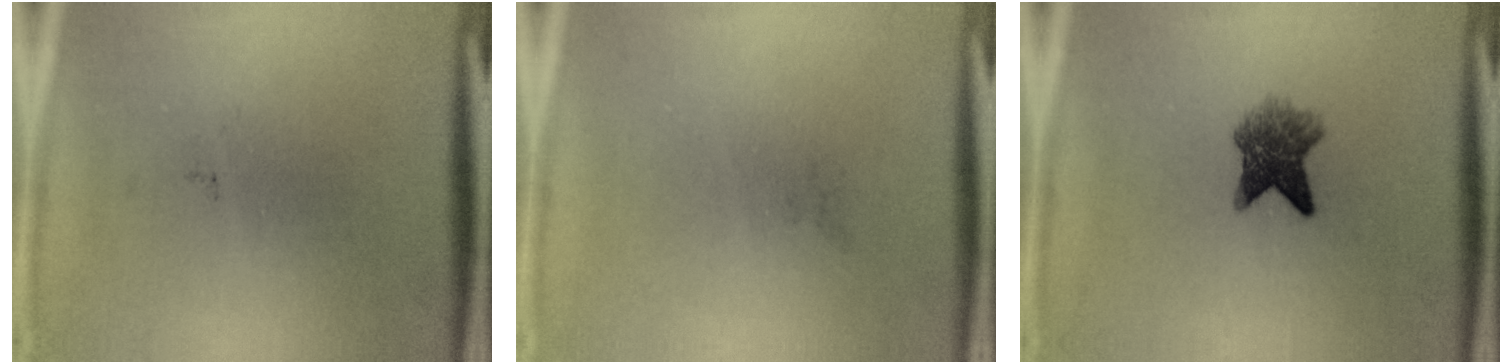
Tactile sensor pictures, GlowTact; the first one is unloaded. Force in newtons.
{"total": 0.0}
{"total": 5.0}